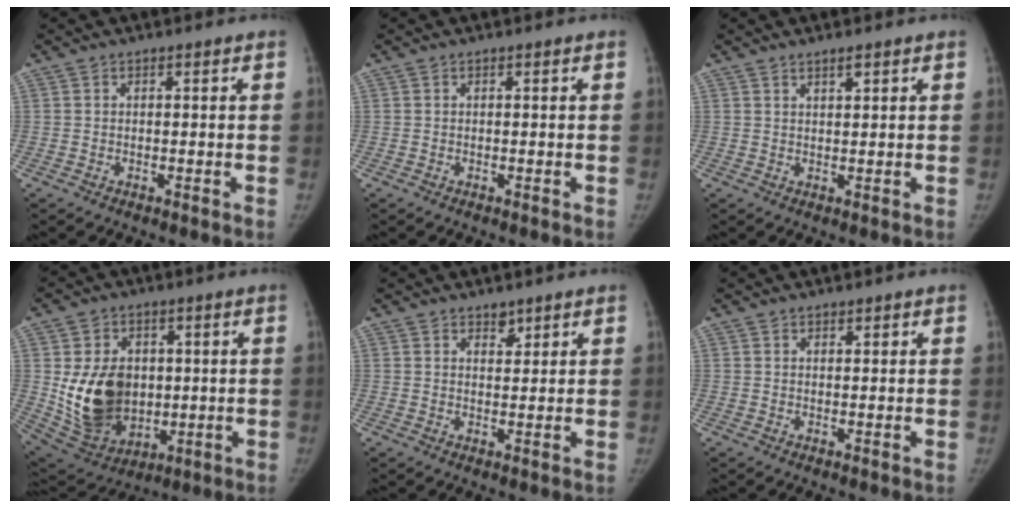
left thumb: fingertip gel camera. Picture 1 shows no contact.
{"total": 0.0}
{"total": 1.7, "force": [1.3, 0.3, 1.0], "torque": [-0.014, -0.009, 0.023]}
{"total": 16.3, "force": [0.8, 12.2, 10.8], "torque": [-0.146, -0.016, 0.042]}
{"total": 2.3, "force": [1.7, 1.3, 0.9], "torque": [0.002, -0.012, 0.026]}
{"total": 1.1, "force": [0.8, 0.6, 0.4], "torque": [0.002, -0.004, 0.009]}